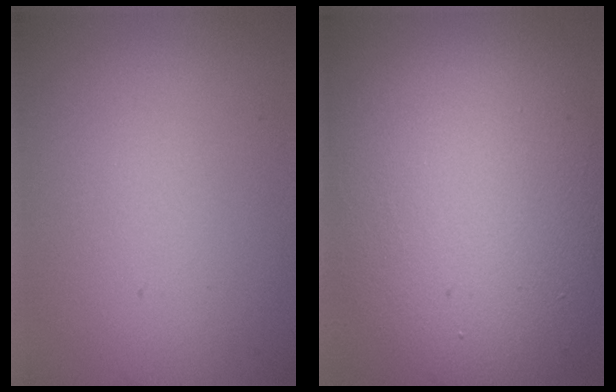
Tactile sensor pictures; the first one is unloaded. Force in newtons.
{"total": 15.3, "press": 15.3, "slide": 1.1}